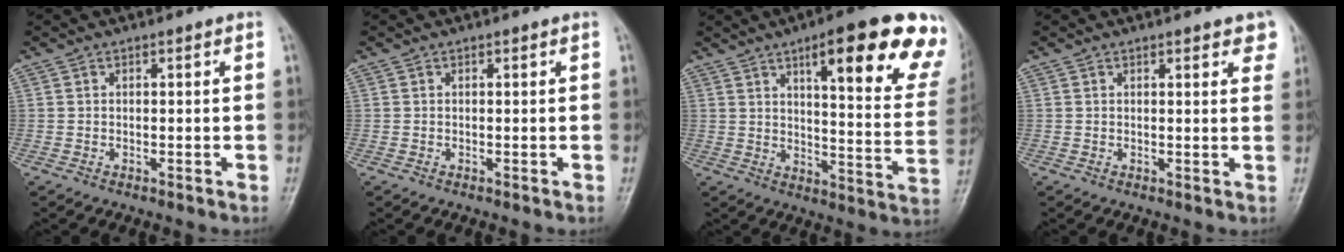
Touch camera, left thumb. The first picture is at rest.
{"total": 0.0}
{"total": 22.7, "force": [12.6, 5.4, 18.1], "torque": [-0.208, -0.044, 0.160]}
{"total": 4.9, "force": [3.0, 1.6, 3.6], "torque": [-0.017, -0.004, 0.031]}